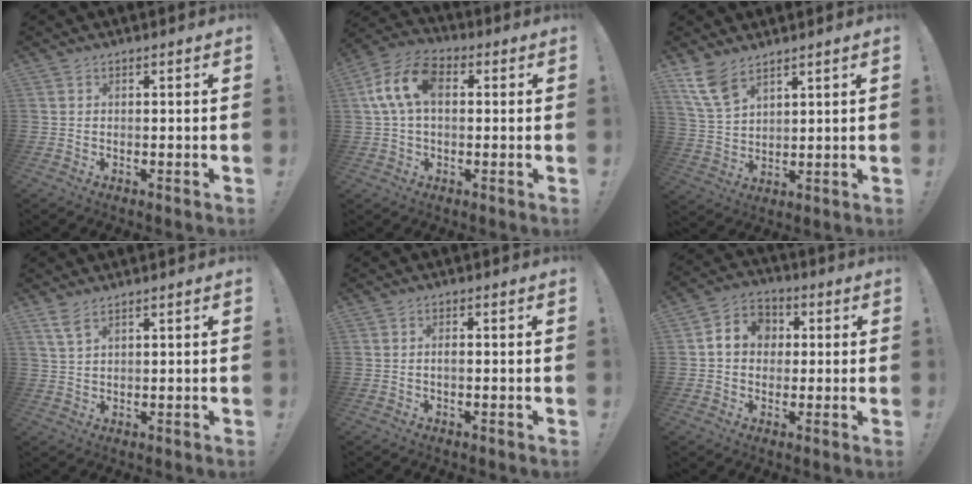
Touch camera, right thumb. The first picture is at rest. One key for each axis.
{"total": 13.0, "fx": 2.3, "fy": 8.1, "fz": 9.9, "tx": -0.195, "ty": 0.017, "tz": 0.047}
{"total": 8.9, "fx": 6.4, "fy": 4.0, "fz": 4.7, "tx": -0.096, "ty": -0.027, "tz": 0.129}
{"total": 4.2, "fx": 2.9, "fy": 1.2, "fz": 2.9, "tx": -0.061, "ty": -0.010, "tz": 0.054}
{"total": 1.2, "fx": -0.4, "fy": 0.3, "fz": 1.0, "tx": -0.025, "ty": 0.004, "tz": -0.007}
{"total": 8.8, "fx": 1.4, "fy": 7.8, "fz": 3.9, "tx": -0.056, "ty": 0.011, "tz": 0.032}